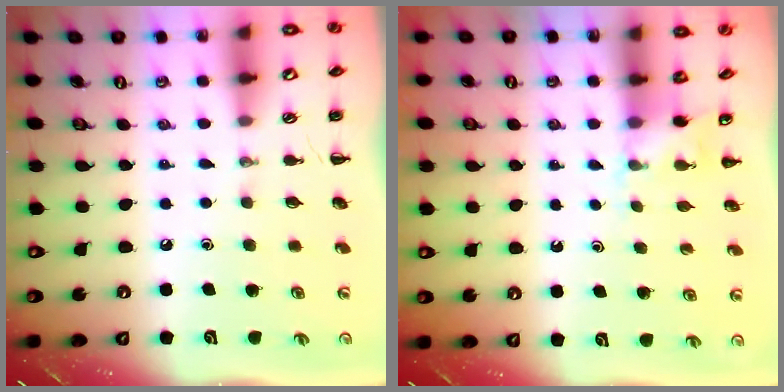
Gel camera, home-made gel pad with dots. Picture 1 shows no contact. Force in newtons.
{"total": 3.7, "press": 3.5, "slide": 1.1}